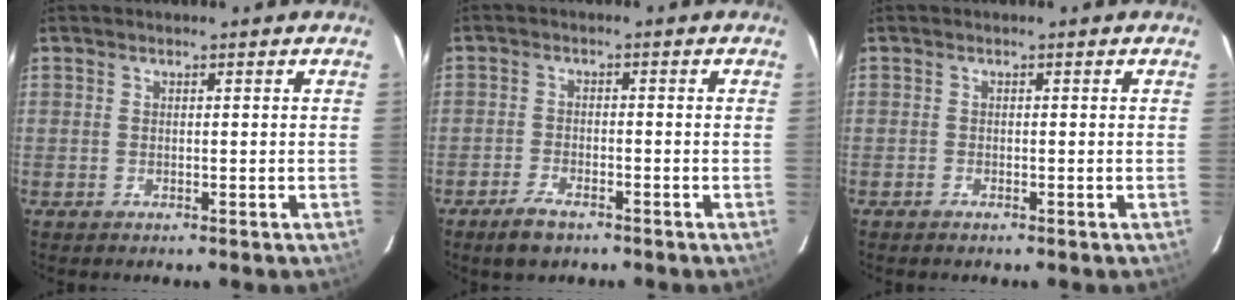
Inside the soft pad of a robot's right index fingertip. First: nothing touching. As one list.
[{"total": 4.6, "force": [-3.4, 1.8, 2.5], "torque": [-0.067, -0.004, -0.064]}, {"total": 0.6, "force": [-0.5, 0.2, 0.1], "torque": [-0.003, 0.000, -0.012]}]